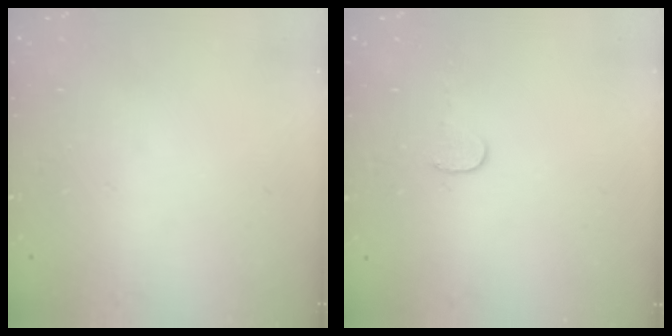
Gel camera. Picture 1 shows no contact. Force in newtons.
{"total": 3.7, "press": 3.6, "slide": 0.3}